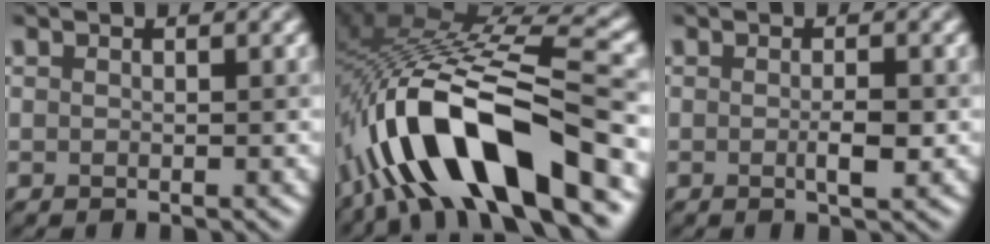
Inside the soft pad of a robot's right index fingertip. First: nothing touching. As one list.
[{"total": 13.7, "force": [-5.7, 4.5, 11.6], "torque": [-0.209, 0.012, -0.096]}, {"total": 1.7, "force": [-0.1, 0.4, 1.7], "torque": [-0.031, -0.003, -0.004]}]